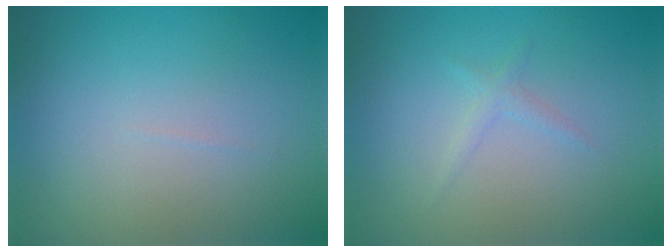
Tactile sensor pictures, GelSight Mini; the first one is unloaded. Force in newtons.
{"total": 0.9, "press": 0.9, "slide": 0.0}